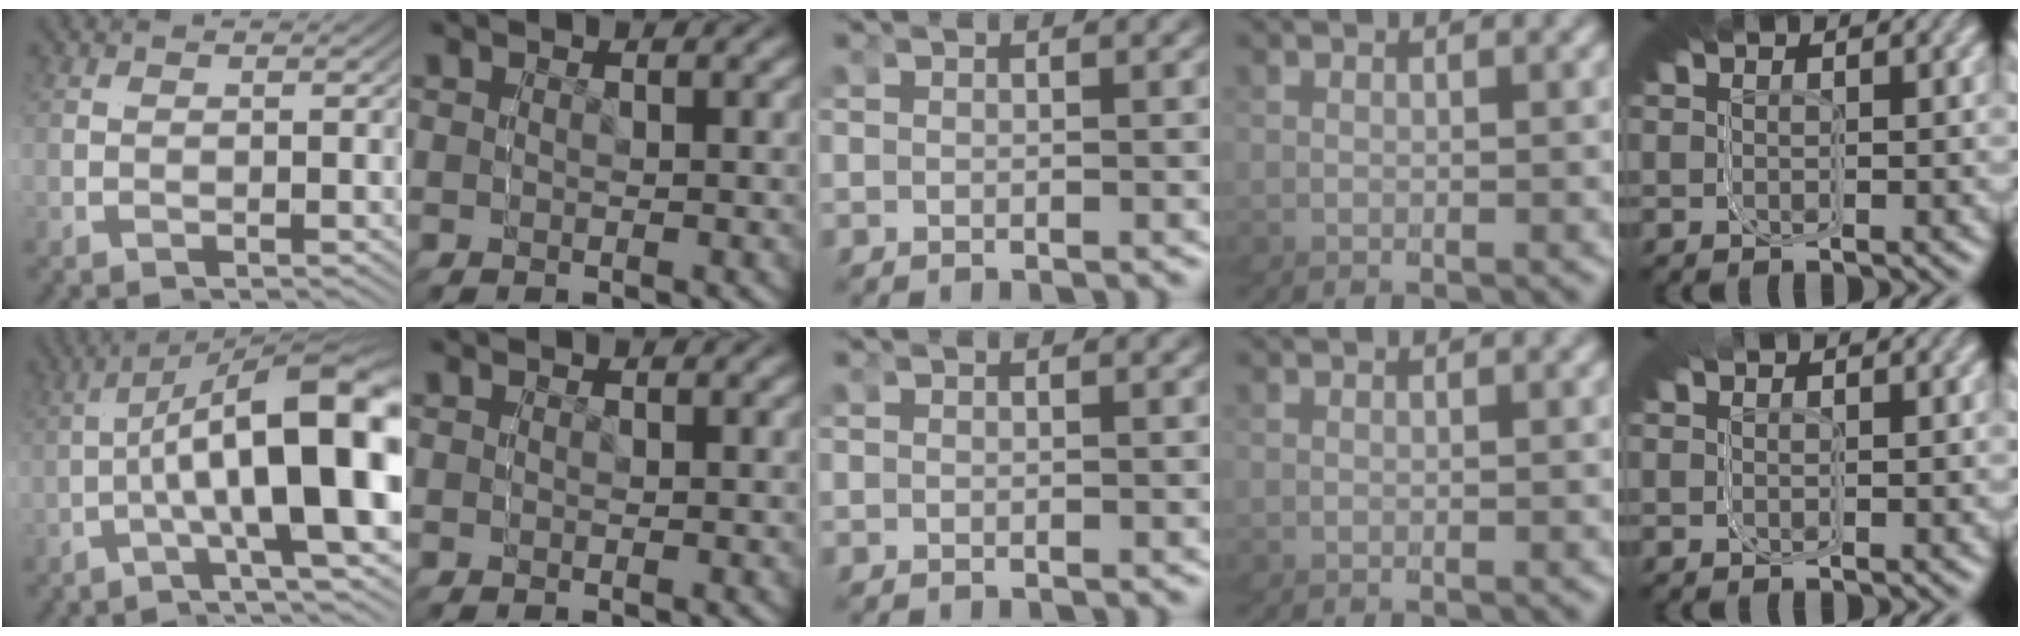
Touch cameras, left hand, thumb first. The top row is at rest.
{"thumb": {"total": 14.7, "force": [-1.7, 4.1, 14.0], "torque": [-0.190, 0.005, -0.037]}, "little": {"total": 0.6, "force": [-0.2, -0.2, -0.5], "torque": [0.004, -0.001, 0.000]}}